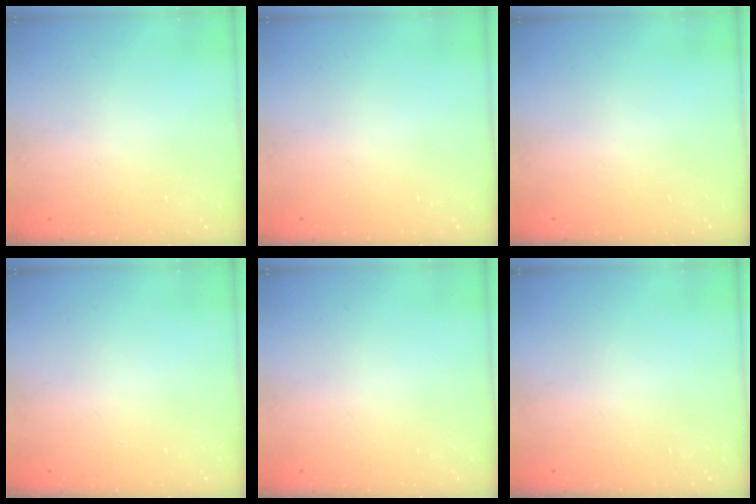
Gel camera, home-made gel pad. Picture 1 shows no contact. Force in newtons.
{"total": 0.0}
{"total": 0.0}
{"total": 0.0}
{"total": 0.0}
{"total": 0.0}